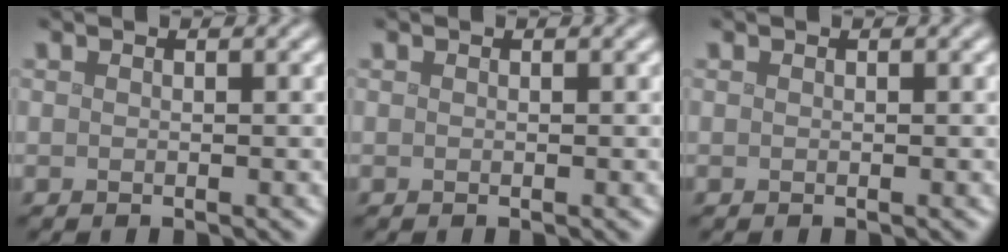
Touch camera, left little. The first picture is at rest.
{"total": 0.0}
{"total": 0.0}